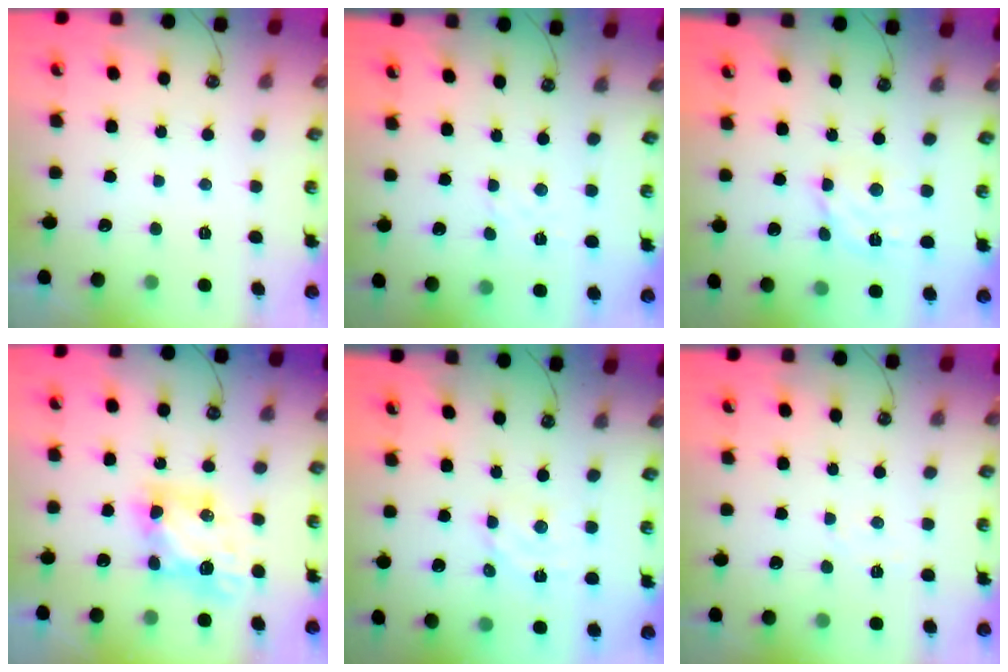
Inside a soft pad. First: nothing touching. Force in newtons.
{"total": 2.0, "press": 1.9, "slide": 0.6}
{"total": 8.2, "press": 8.1, "slide": 1.0}
{"total": 6.8, "press": 6.8, "slide": 0.3}
{"total": 3.7, "press": 3.7, "slide": 0.1}
{"total": 3.9, "press": 3.9, "slide": 0.5}